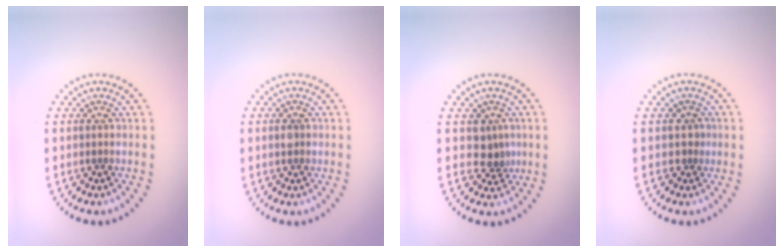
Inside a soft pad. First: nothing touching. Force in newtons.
{"total": 1.0, "press": 1.0, "slide": 0.2}
{"total": 2.2, "press": 1.7, "slide": 1.4}
{"total": 0.8, "press": 0.5, "slide": 0.7}